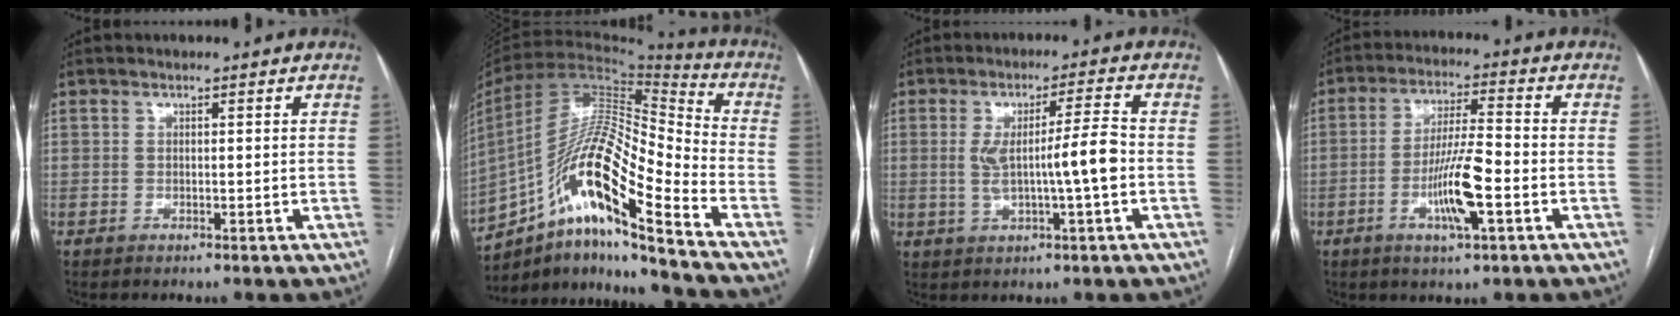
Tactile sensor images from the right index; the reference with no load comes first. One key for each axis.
{"total": 19.0, "fx": -10.9, "fy": 1.8, "fz": 15.5, "tx": -0.302, "ty": 0.011, "tz": -0.195}
{"total": 7.7, "fx": -0.7, "fy": -0.1, "fz": 7.7, "tx": -0.135, "ty": 0.007, "tz": -0.008}
{"total": 7.8, "fx": -2.7, "fy": 0.7, "fz": 7.3, "tx": -0.137, "ty": -0.002, "tz": -0.048}